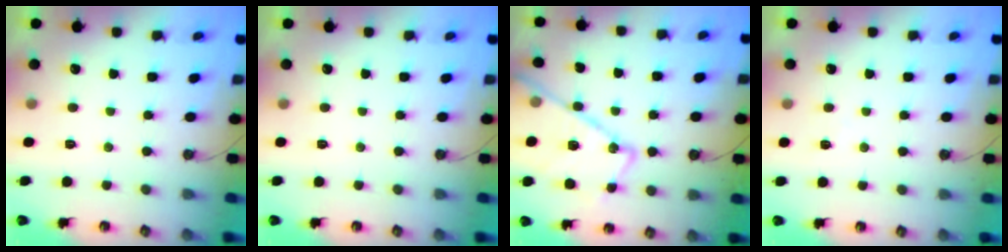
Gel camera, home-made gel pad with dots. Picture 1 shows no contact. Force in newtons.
{"total": 0.0}
{"total": 20.3, "press": 20.2, "slide": 1.2}
{"total": 3.8, "press": 3.8, "slide": 0.6}